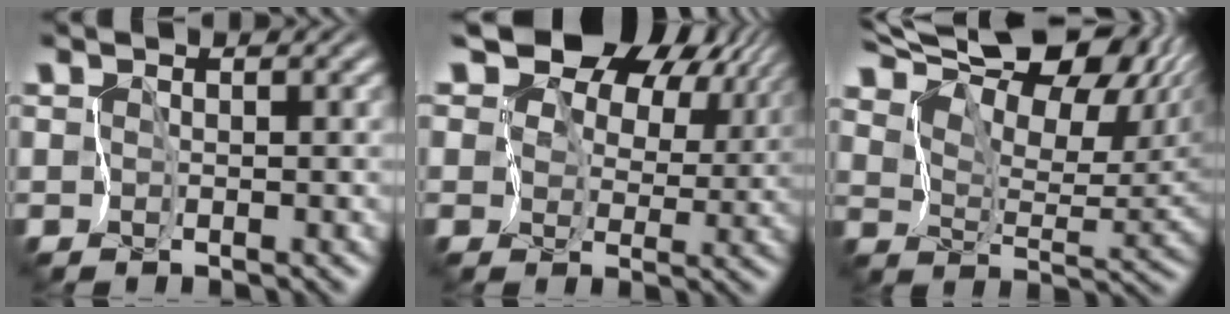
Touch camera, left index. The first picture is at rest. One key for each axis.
{"total": 12.8, "fx": 7.3, "fy": 8.2, "fz": 6.7, "tx": -0.132, "ty": 0.039, "tz": 0.109}
{"total": 15.7, "fx": 12.0, "fy": 5.9, "fz": 8.3, "tx": -0.161, "ty": 0.040, "tz": 0.164}